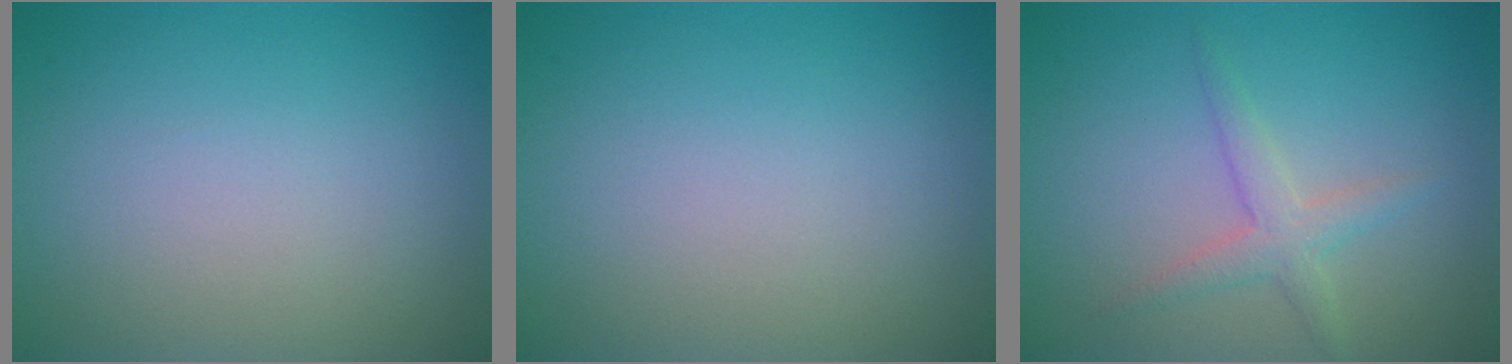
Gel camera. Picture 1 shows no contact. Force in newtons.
{"total": 0.0}
{"total": 2.2, "press": 2.2, "slide": 0.1}